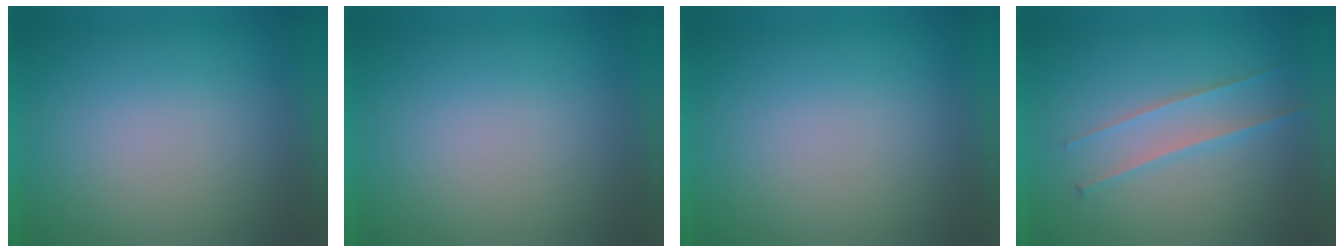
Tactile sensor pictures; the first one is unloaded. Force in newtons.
{"total": 0.0}
{"total": 1.1}
{"total": 2.3}